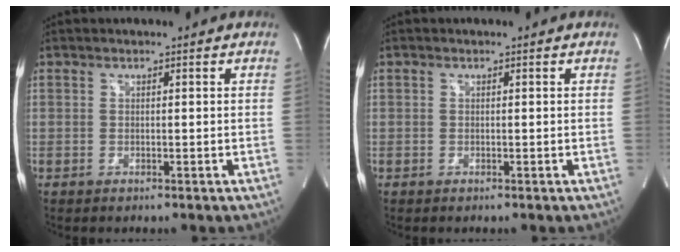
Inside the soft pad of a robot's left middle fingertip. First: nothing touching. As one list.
[{"total": 0.0}]